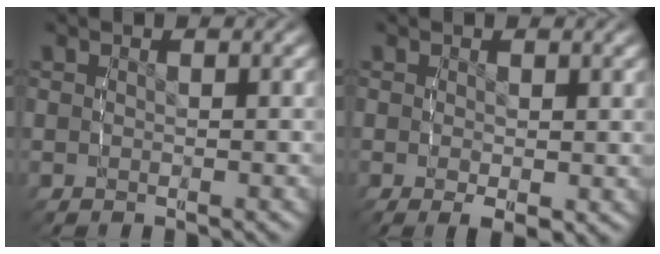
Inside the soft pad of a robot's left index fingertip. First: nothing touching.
{"total": 1.9, "force": [-0.6, 0.6, 1.7], "torque": [-0.022, -0.017, 0.000]}